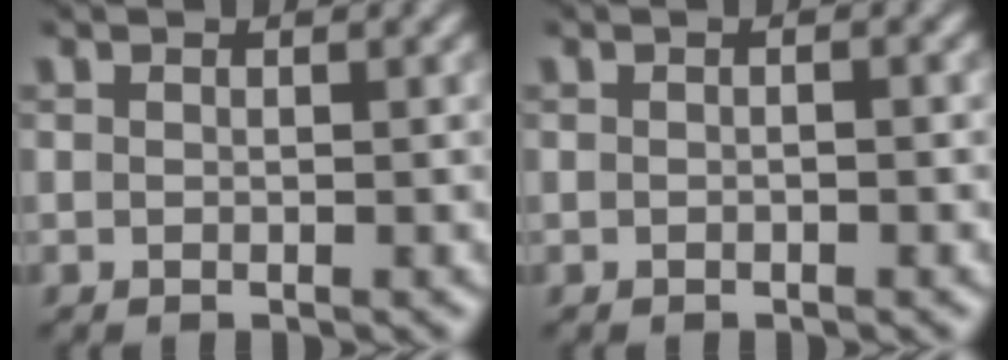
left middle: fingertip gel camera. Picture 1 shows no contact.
{"total": 0.6, "force": [-0.1, 0.1, 0.5], "torque": [-0.011, -0.001, -0.004]}